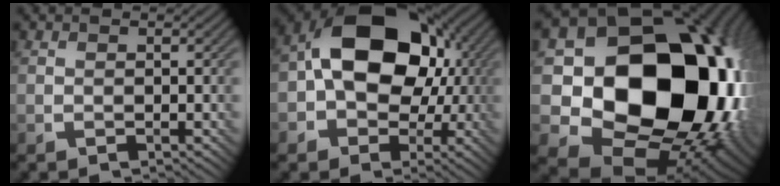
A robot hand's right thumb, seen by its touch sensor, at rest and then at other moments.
{"total": 16.2, "force": [0.9, 11.6, 11.2], "torque": [-0.160, 0.030, -0.008]}
{"total": 22.4, "force": [1.4, 17.8, 13.5], "torque": [-0.272, -0.057, 0.070]}